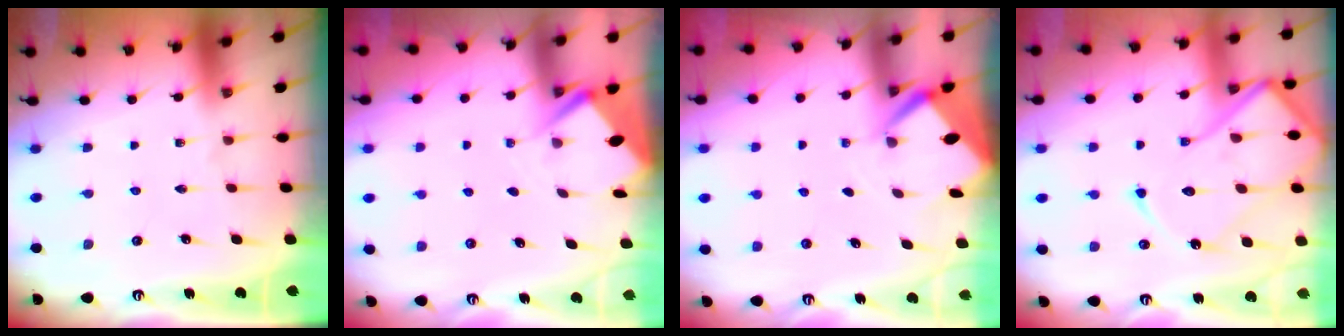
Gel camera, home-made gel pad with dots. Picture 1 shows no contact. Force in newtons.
{"total": 2.7, "press": 2.7, "slide": 0.4}
{"total": 2.8, "press": 2.8, "slide": 0.2}
{"total": 17.8, "press": 17.7, "slide": 1.8}